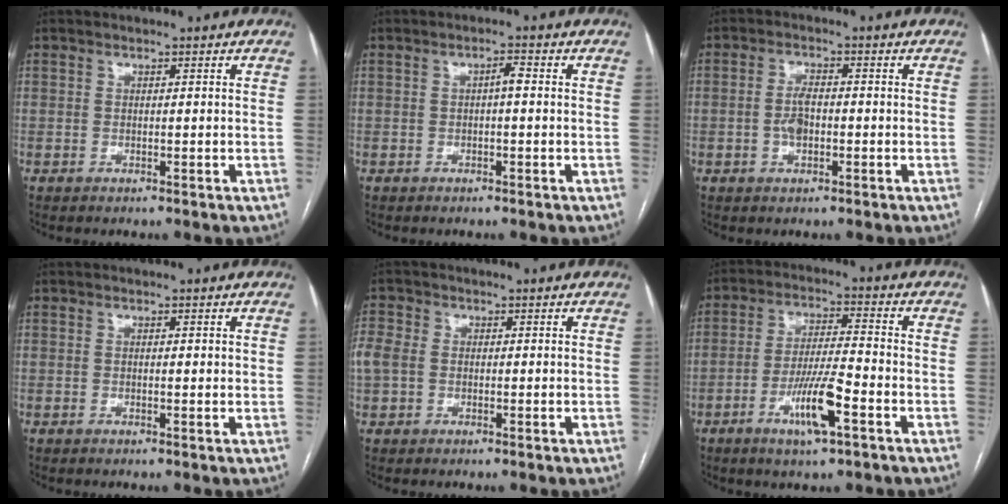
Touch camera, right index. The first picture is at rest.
{"total": 1.6, "force": [0.0, 0.4, 1.6], "torque": [-0.029, 0.004, 0.000]}
{"total": 3.2, "force": [-0.6, 1.5, 2.8], "torque": [-0.055, 0.005, -0.010]}
{"total": 0.8, "force": [0.3, 0.3, 0.7], "torque": [-0.014, -0.001, 0.002]}
{"total": 4.0, "force": [0.1, 3.2, 2.3], "torque": [-0.071, 0.018, 0.004]}
{"total": 9.0, "force": [-4.1, 1.0, 8.0], "torque": [-0.148, -0.005, -0.070]}